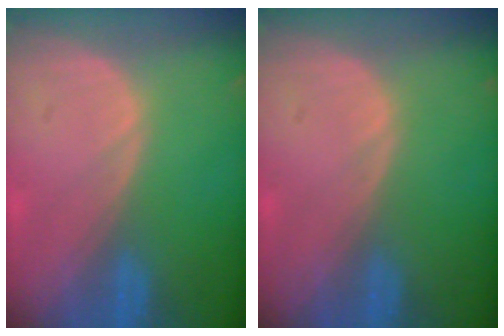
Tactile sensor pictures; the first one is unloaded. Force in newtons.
{"total": 0.0}